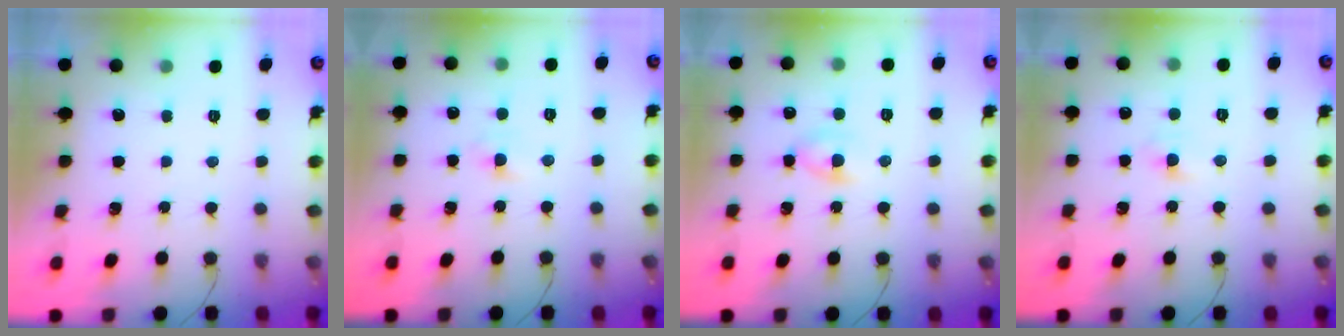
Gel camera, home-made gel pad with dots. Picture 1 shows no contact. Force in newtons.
{"total": 2.8, "press": 2.5, "slide": 1.2}
{"total": 4.3, "press": 4.1, "slide": 1.4}
{"total": 2.4, "press": 2.2, "slide": 0.9}